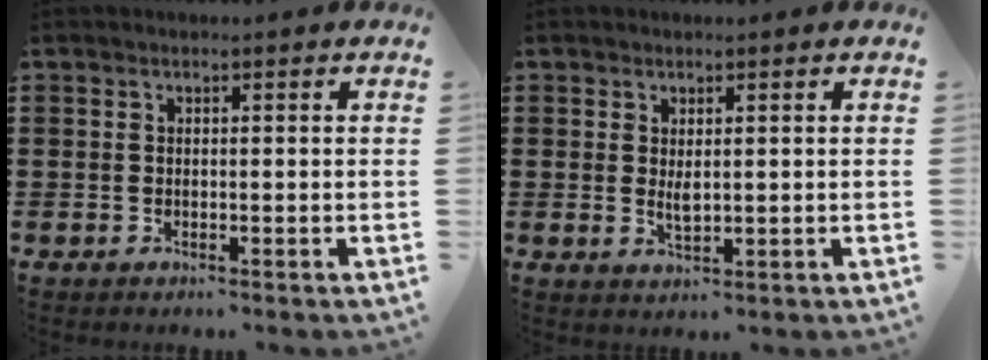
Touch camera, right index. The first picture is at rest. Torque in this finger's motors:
{"motor_torque": [1.12, 1.02, 0.16, 0.02]}